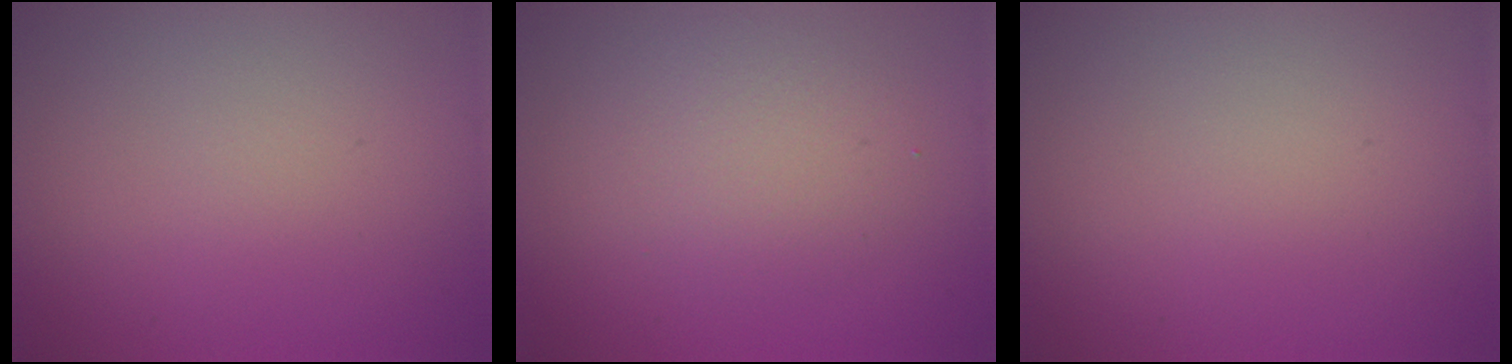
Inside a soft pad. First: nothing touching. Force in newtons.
{"total": 2.8, "press": 2.8, "slide": 0.2}
{"total": 0.0}